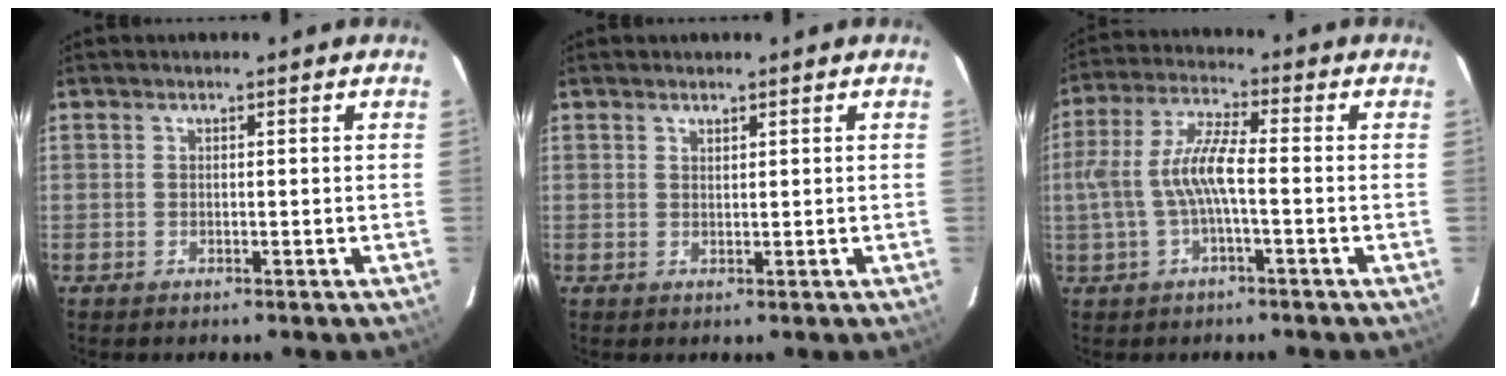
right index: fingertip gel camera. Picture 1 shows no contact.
{"total": 0.7, "force": [0.6, 0.2, 0.2], "torque": [-0.004, 0.000, 0.012]}
{"total": 8.8, "force": [-1.5, 1.9, 8.4], "torque": [-0.180, 0.007, -0.024]}